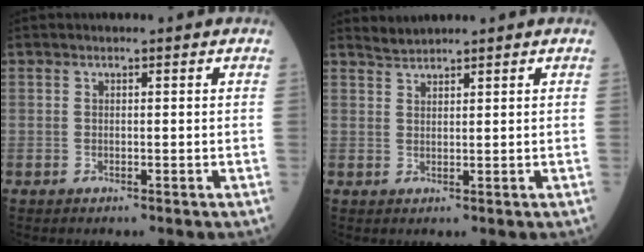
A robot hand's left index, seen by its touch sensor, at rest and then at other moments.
{"total": 1.7, "force": [1.6, -0.5, -0.4], "torque": [-0.001, 0.005, 0.040]}